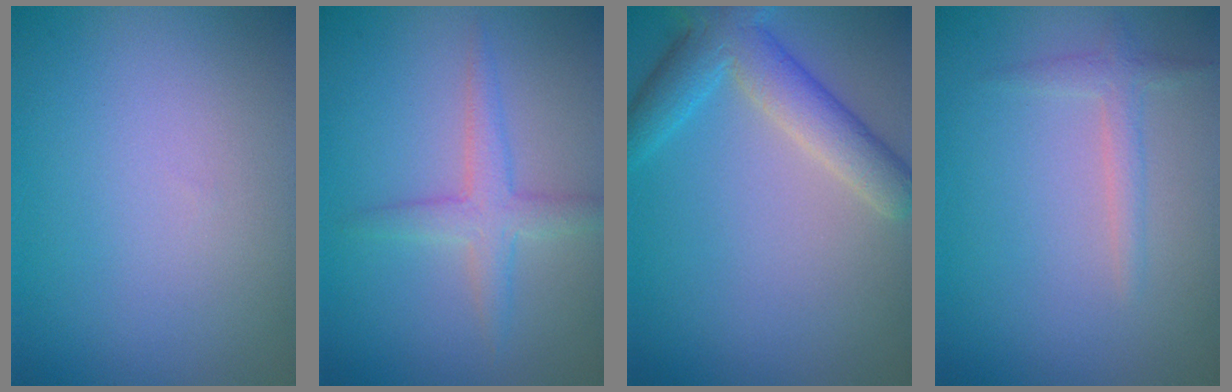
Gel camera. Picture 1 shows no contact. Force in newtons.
{"total": 2.7, "press": 2.7, "slide": 0.1}
{"total": 4.8, "press": 4.8, "slide": 0.2}
{"total": 1.5, "press": 1.5, "slide": 0.0}